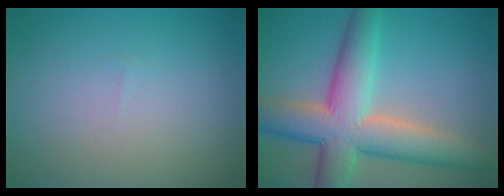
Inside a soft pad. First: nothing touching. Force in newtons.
{"total": 9.2, "press": 9.2, "slide": 0.4}